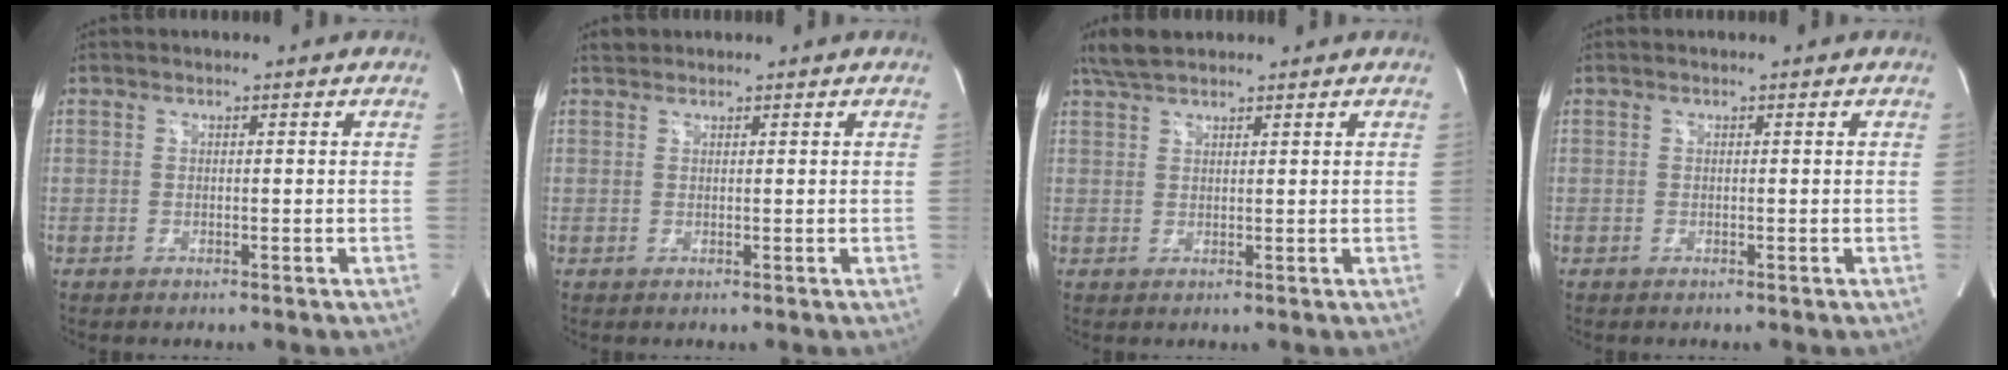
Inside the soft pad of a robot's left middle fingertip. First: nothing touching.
{"total": 1.0, "force": [0.9, 0.4, 0.0], "torque": [-0.004, 0.009, 0.015]}
{"total": 4.0, "force": [3.5, 0.9, 1.9], "torque": [-0.052, 0.014, 0.069]}
{"total": 0.0}